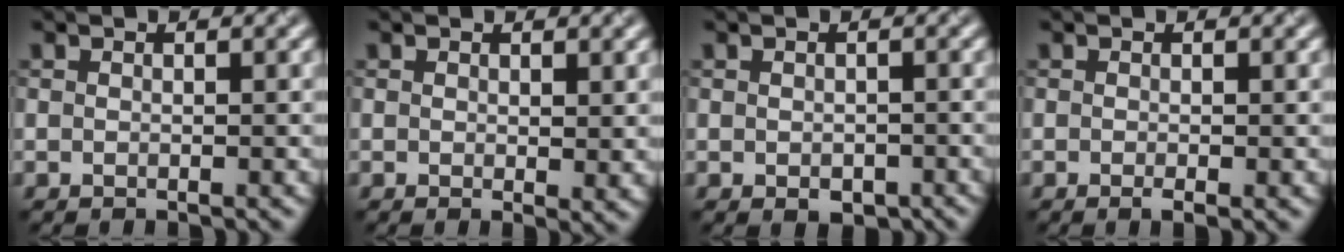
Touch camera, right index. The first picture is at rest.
{"total": 1.4, "force": [0.5, 0.6, 1.2], "torque": [-0.015, -0.006, 0.012]}
{"total": 1.5, "force": [-0.8, 1.1, 0.8], "torque": [-0.011, -0.003, -0.007]}
{"total": 0.8, "force": [-0.3, 0.1, 0.7], "torque": [-0.012, -0.004, -0.005]}